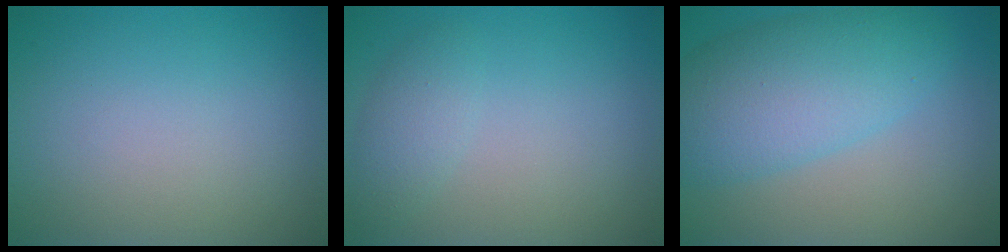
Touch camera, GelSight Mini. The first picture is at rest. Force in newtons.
{"total": 1.9, "press": 1.9, "slide": 0.1}
{"total": 7.2, "press": 7.2, "slide": 0.3}